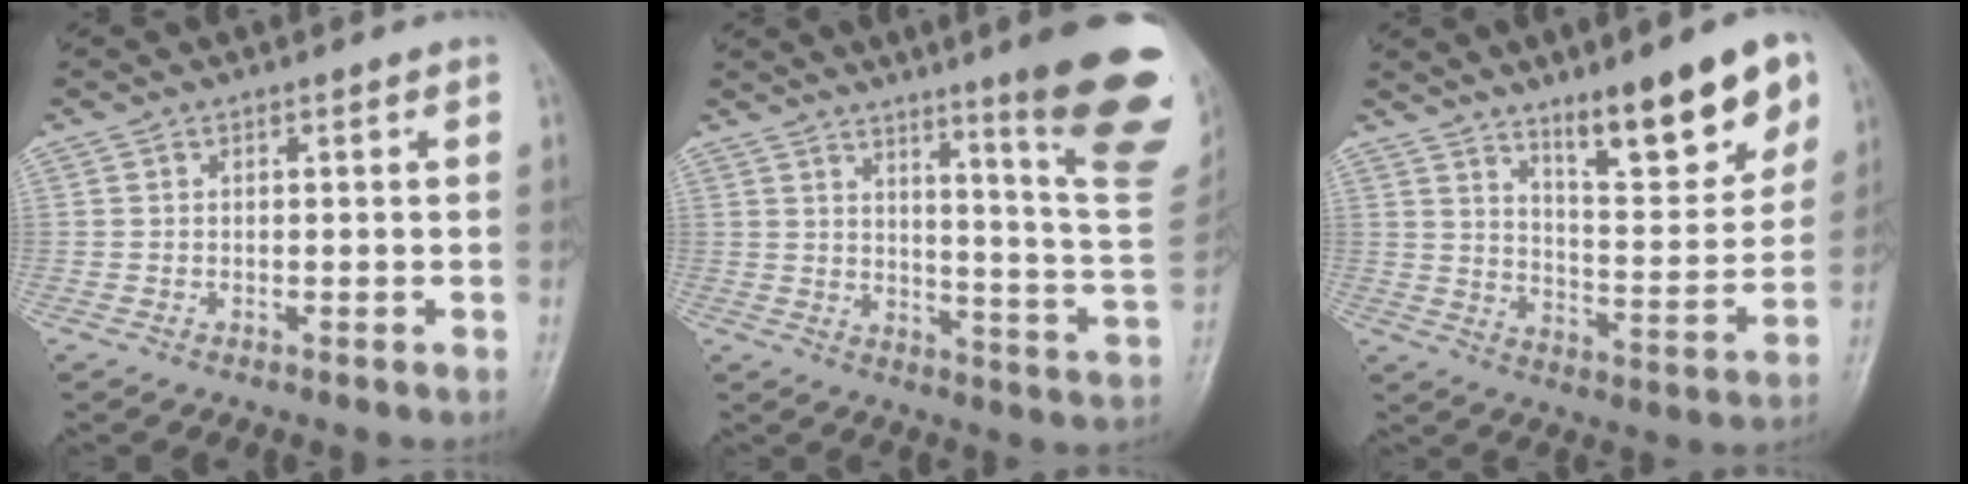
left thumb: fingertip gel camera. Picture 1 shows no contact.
{"total": 22.6, "force": [12.7, 2.5, 18.5], "torque": [-0.206, -0.076, 0.166]}
{"total": 16.3, "force": [10.2, 4.2, 12.0], "torque": [-0.144, -0.061, 0.166]}